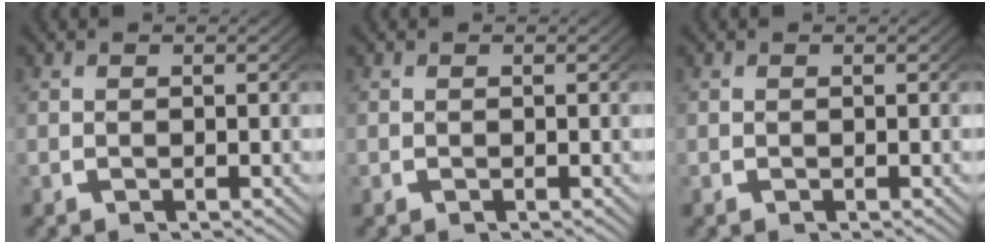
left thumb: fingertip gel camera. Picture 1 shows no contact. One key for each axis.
{"total": 0.0}
{"total": 0.0}